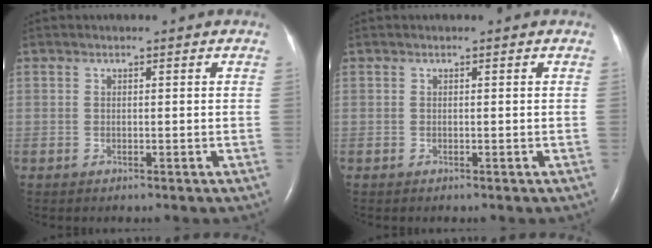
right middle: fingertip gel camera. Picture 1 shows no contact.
{"total": 0.0}